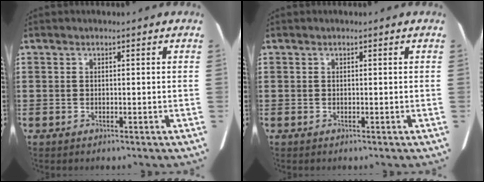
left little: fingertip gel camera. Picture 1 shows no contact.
{"total": 0.0}